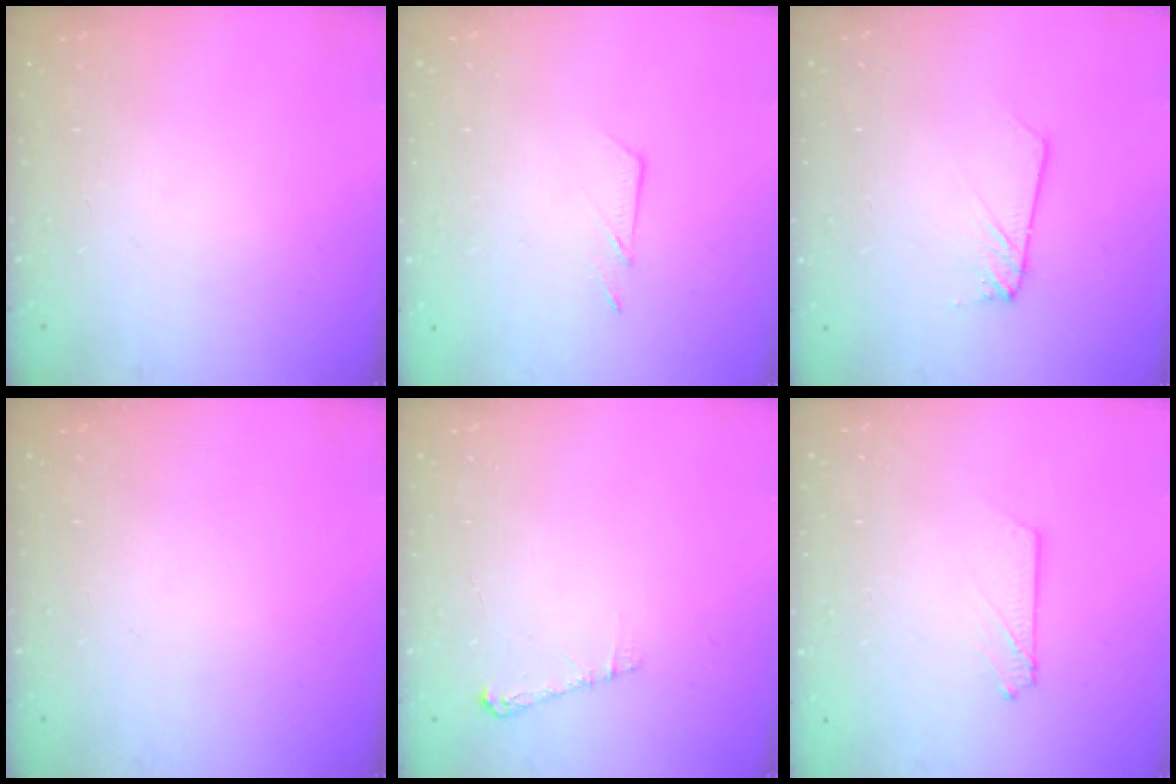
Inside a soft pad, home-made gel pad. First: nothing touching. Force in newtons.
{"total": 4.2, "press": 4.2, "slide": 0.5}
{"total": 2.3, "press": 2.3, "slide": 0.1}
{"total": 0.0}
{"total": 4.2, "press": 4.2, "slide": 0.5}
{"total": 2.6, "press": 2.6, "slide": 0.3}